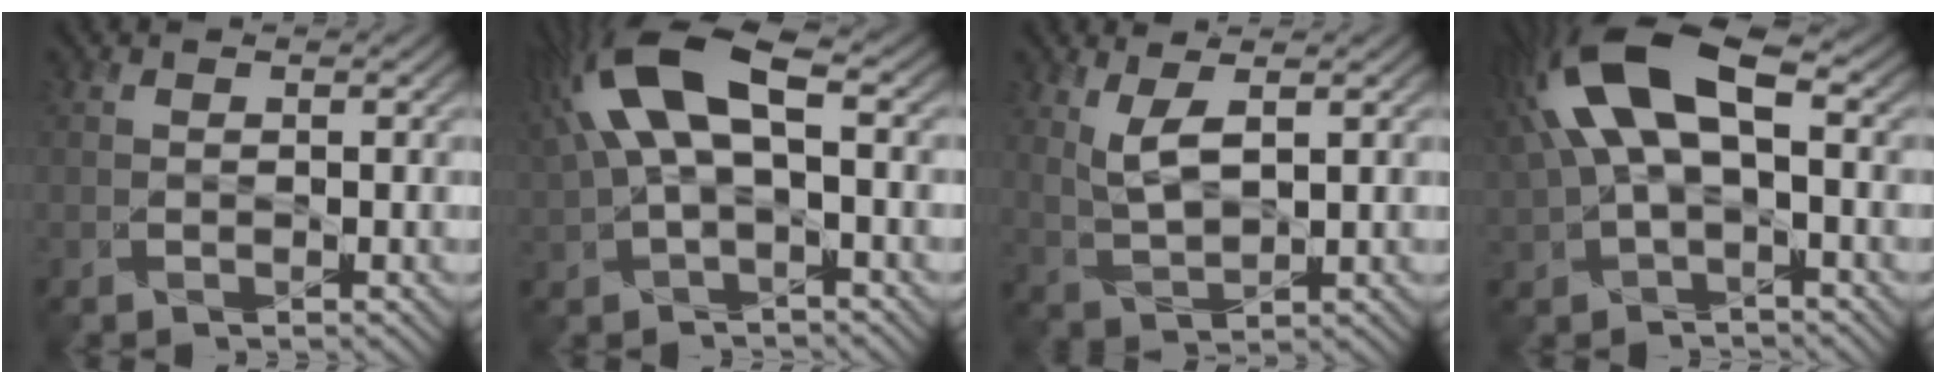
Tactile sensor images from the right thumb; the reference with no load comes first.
{"total": 12.3, "force": [3.1, 5.5, 10.5], "torque": [-0.251, 0.026, 0.057]}
{"total": 4.1, "force": [1.9, 1.3, 3.4], "torque": [-0.090, -0.002, 0.045]}
{"total": 14.2, "force": [3.4, 7.0, 12.0], "torque": [-0.275, 0.028, 0.058]}